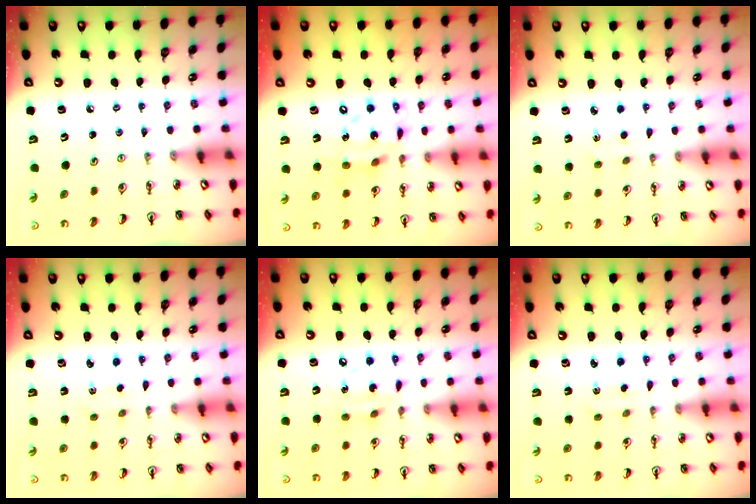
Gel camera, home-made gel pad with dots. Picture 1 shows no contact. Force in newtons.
{"total": 13.8, "press": 13.8, "slide": 1.2}
{"total": 2.8, "press": 2.8, "slide": 0.4}
{"total": 1.4, "press": 1.3, "slide": 0.4}
{"total": 9.8, "press": 9.8, "slide": 0.6}
{"total": 1.8, "press": 1.7, "slide": 0.5}